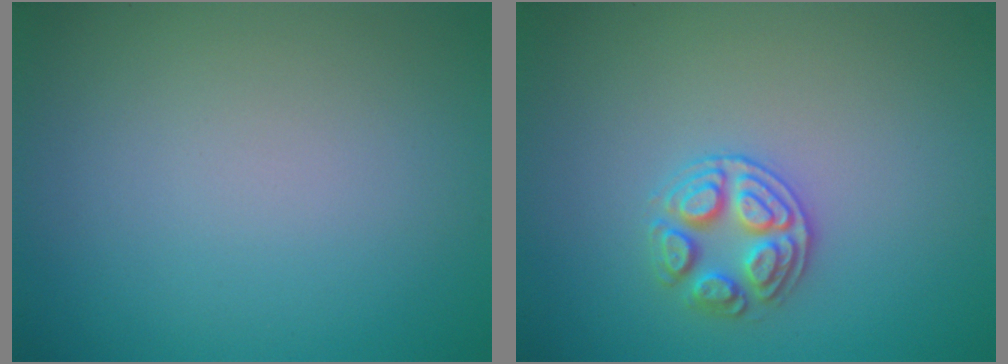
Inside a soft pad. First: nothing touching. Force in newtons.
{"total": 2.6, "press": 2.6, "slide": 0.6}